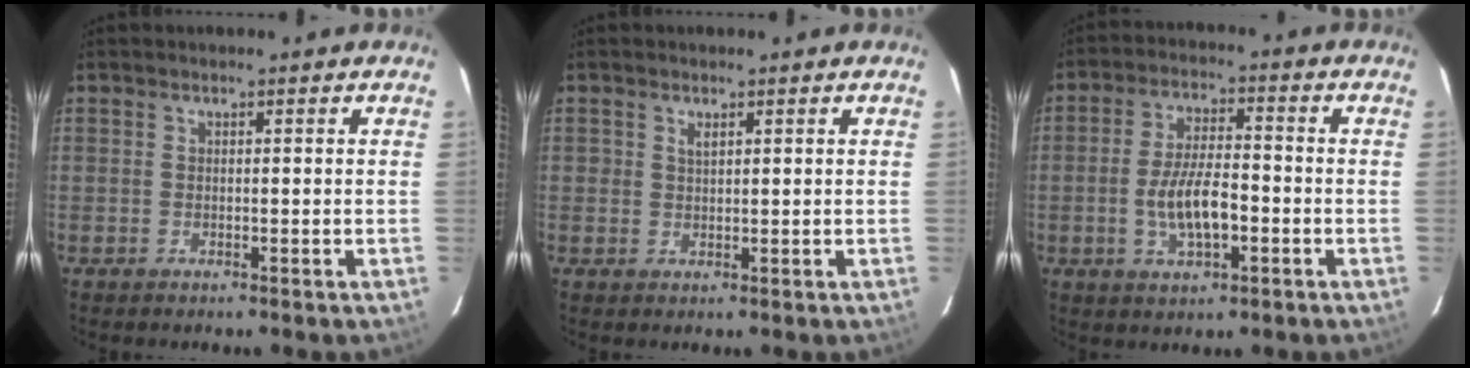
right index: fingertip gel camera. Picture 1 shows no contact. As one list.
[{"total": 1.1, "force": [0.7, 0.7, 0.6], "torque": [-0.008, 0.002, 0.013]}, {"total": 8.8, "force": [-2.4, 3.1, 7.9], "torque": [-0.154, 0.001, -0.039]}]